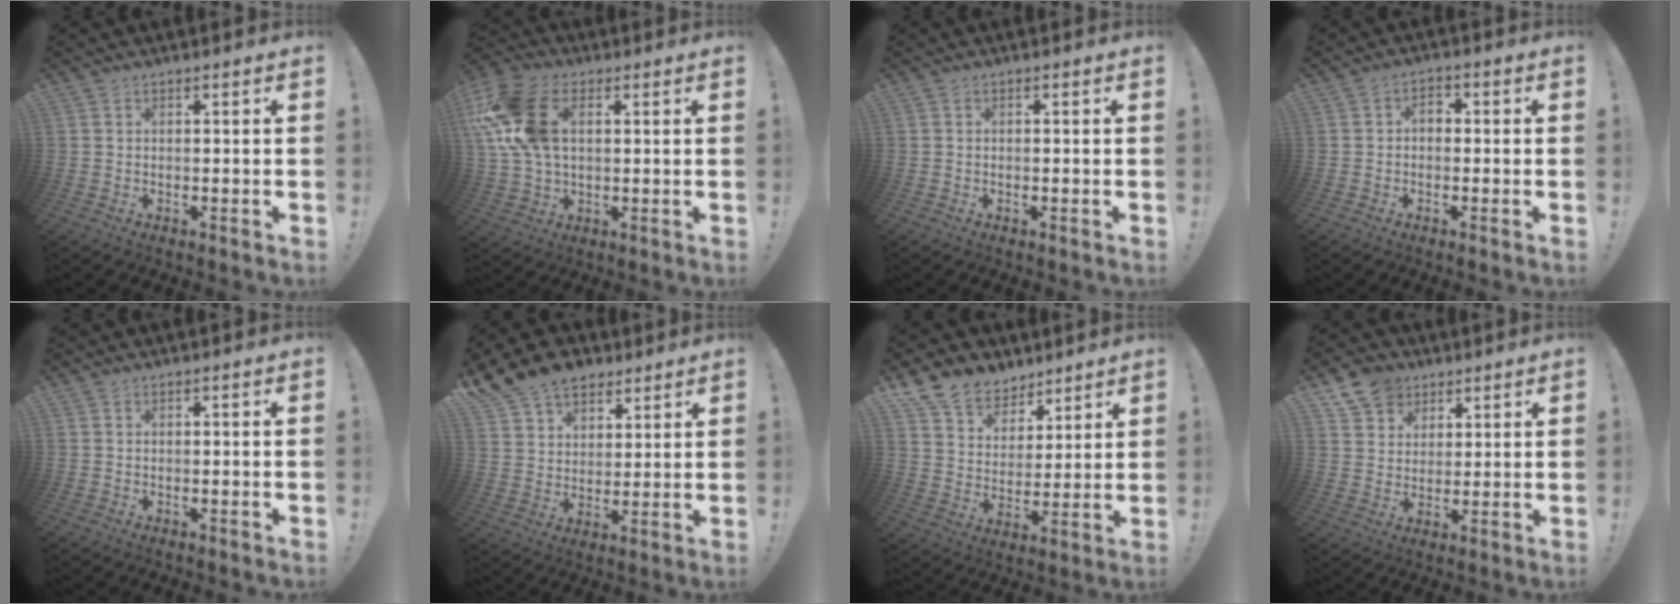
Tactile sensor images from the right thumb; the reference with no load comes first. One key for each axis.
{"total": 18.0, "fx": 4.7, "fy": 11.7, "fz": 12.9, "tx": -0.262, "ty": 0.000, "tz": 0.091}
{"total": 0.0}
{"total": 3.1, "fx": -0.5, "fy": 2.1, "fz": 2.2, "tx": -0.040, "ty": 0.008, "tz": -0.012}
{"total": 0.0}
{"total": 13.1, "fx": 9.2, "fy": 8.7, "fz": 3.5, "tx": -0.074, "ty": -0.053, "tz": 0.182}
{"total": 12.2, "fx": 9.1, "fy": 7.8, "fz": 2.7, "tx": -0.058, "ty": -0.065, "tz": 0.177}
{"total": 9.7, "fx": 6.0, "fy": 7.2, "fz": 2.3, "tx": -0.041, "ty": -0.034, "tz": 0.121}